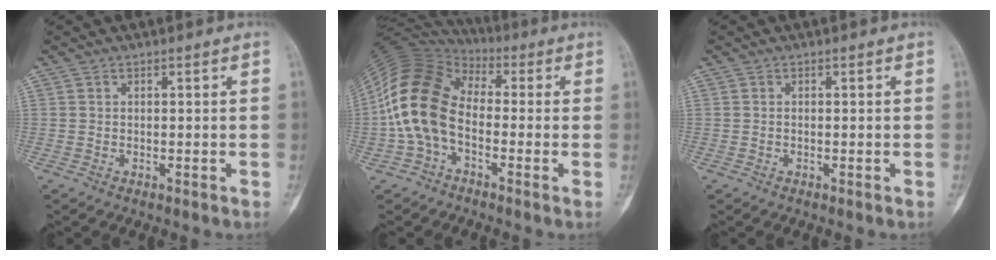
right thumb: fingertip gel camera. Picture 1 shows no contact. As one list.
[{"total": 13.9, "force": [-1.7, 9.2, 10.3], "torque": [-0.205, 0.035, -0.047]}, {"total": 0.0}]